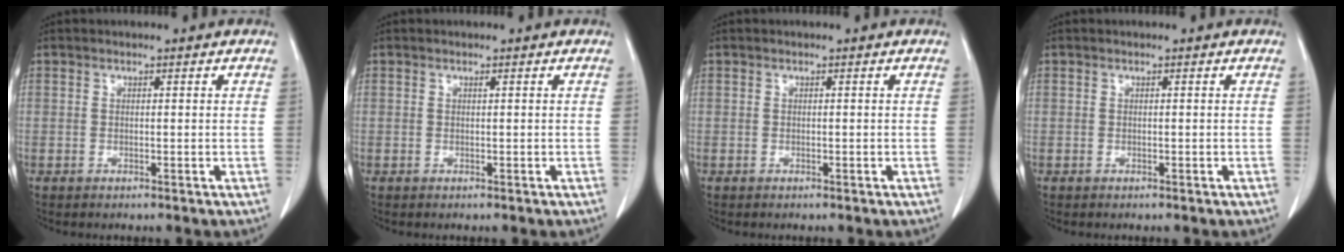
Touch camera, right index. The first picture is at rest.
{"total": 0.0}
{"total": 0.0}
{"total": 0.0}